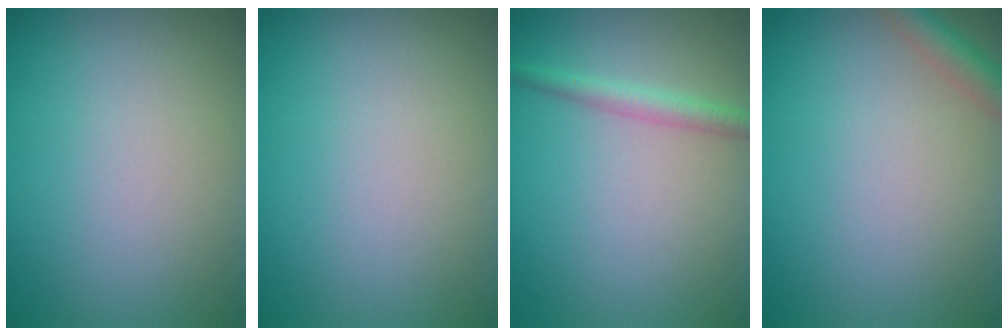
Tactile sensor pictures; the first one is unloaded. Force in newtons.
{"total": 0.0}
{"total": 1.9, "press": 1.9, "slide": 0.0}
{"total": 2.4, "press": 2.4, "slide": 0.2}